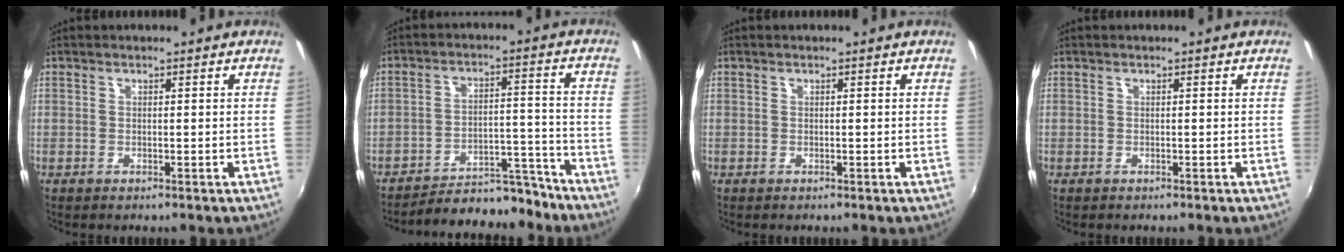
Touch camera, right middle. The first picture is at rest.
{"total": 13.2, "force": [-12.4, 3.4, 3.1], "torque": [-0.066, 0.028, -0.169]}
{"total": 0.0}
{"total": 0.0}